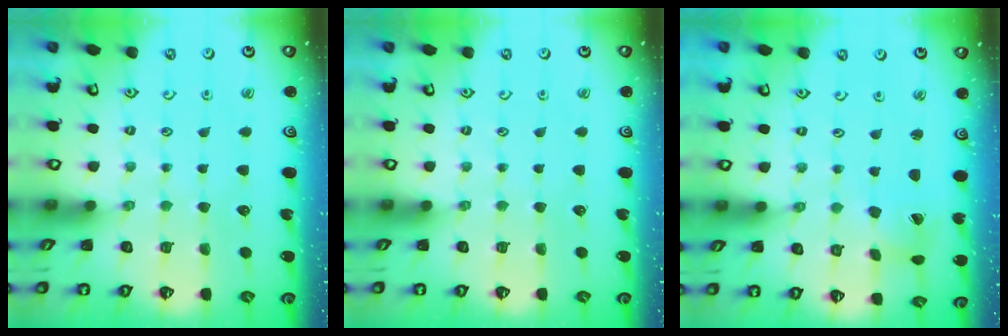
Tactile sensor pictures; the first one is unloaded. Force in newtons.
{"total": 0.0}
{"total": 2.2, "press": 2.2, "slide": 0.4}